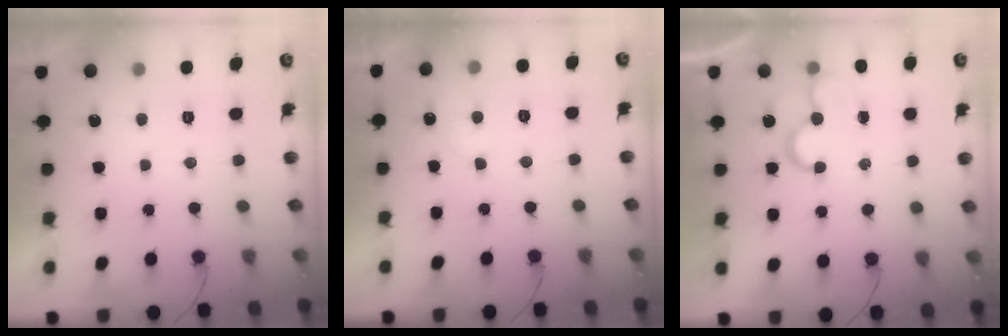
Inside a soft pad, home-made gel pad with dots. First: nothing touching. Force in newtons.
{"total": 4.0, "press": 4.0, "slide": 0.2}
{"total": 5.7, "press": 5.7, "slide": 0.4}